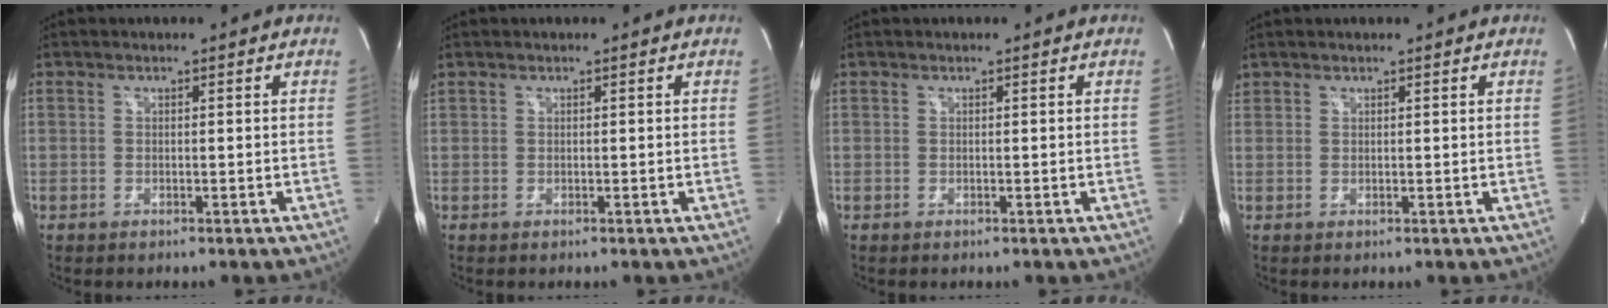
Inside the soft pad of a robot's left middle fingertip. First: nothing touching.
{"total": 0.0}
{"total": 0.0}
{"total": 0.8, "force": [0.8, 0.3, 0.0], "torque": [-0.006, 0.010, 0.018]}